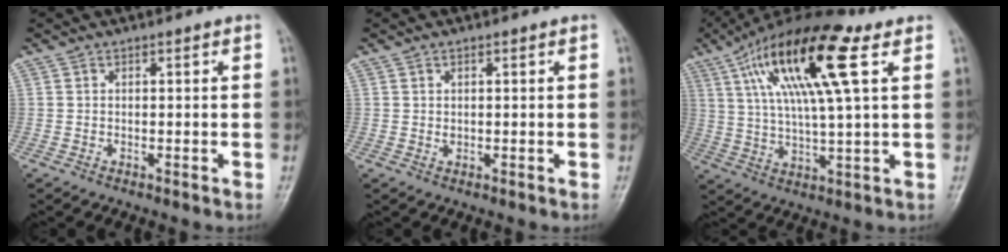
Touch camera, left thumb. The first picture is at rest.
{"total": 0.9, "force": [0.3, 0.6, 0.6], "torque": [-0.008, -0.002, 0.008]}
{"total": 19.5, "force": [7.8, 4.7, 17.2], "torque": [-0.313, 0.001, 0.131]}